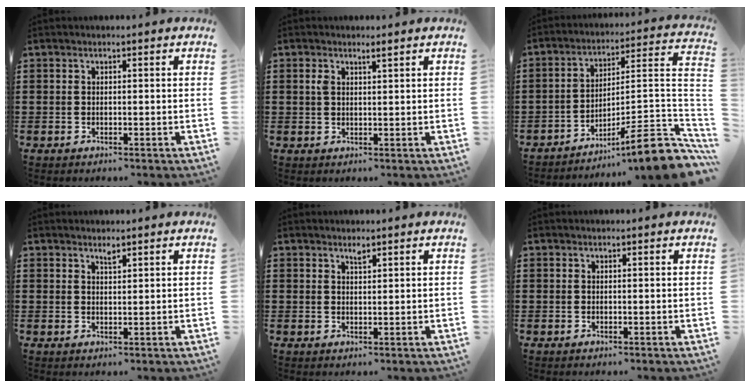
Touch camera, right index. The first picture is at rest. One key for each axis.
{"total": 1.9, "fx": 1.0, "fy": 0.6, "fz": 1.5, "tx": -0.033, "ty": 0.003, "tz": 0.016}
{"total": 10.1, "fx": -6.8, "fy": 0.3, "fz": 7.5, "tx": -0.103, "ty": -0.004, "tz": -0.130}
{"total": 1.3, "fx": 1.1, "fy": 0.2, "fz": 0.5, "tx": -0.012, "ty": 0.000, "tz": 0.021}
{"total": 1.2, "fx": 1.0, "fy": 0.3, "fz": 0.6, "tx": -0.014, "ty": 0.001, "tz": 0.018}
{"total": 0.0}